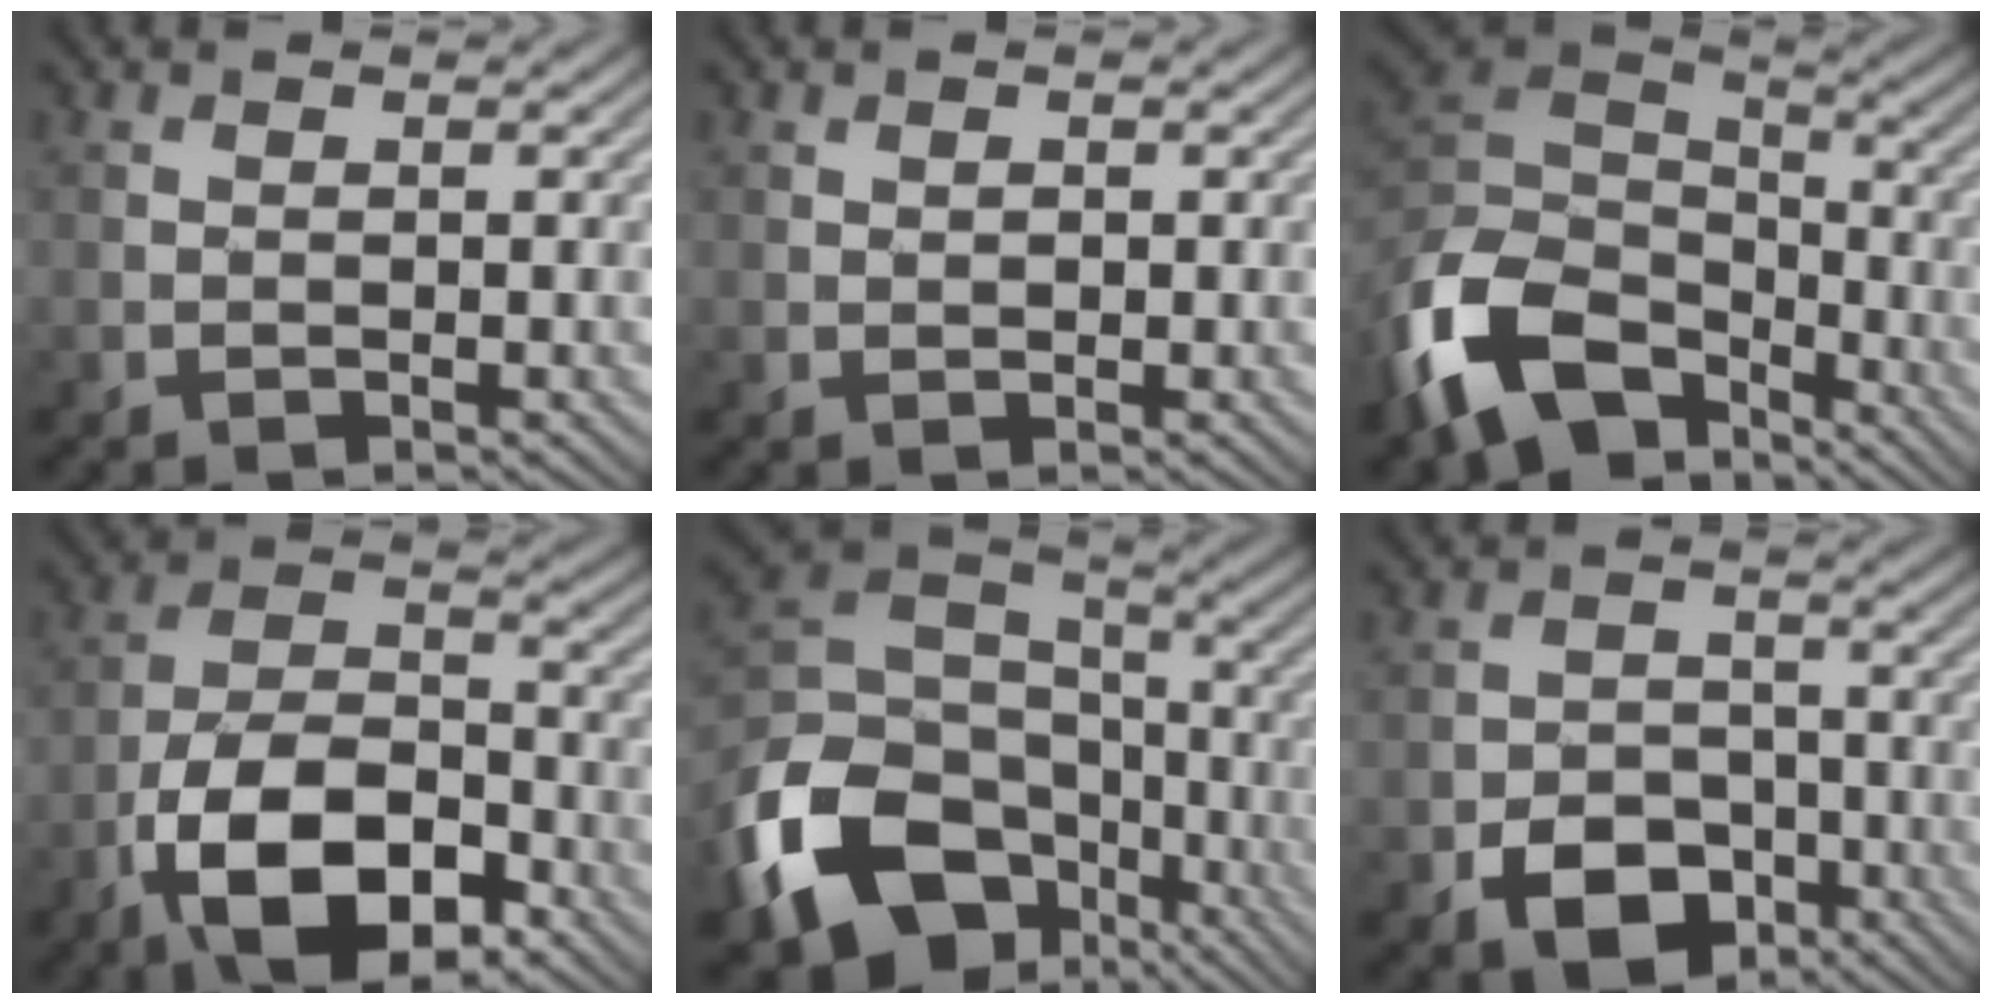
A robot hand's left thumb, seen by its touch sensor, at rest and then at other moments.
{"total": 0.6, "force": [0.3, 0.5, 0.3], "torque": [-0.006, -0.002, 0.005]}
{"total": 15.1, "force": [-7.6, 10.0, 8.3], "torque": [-0.233, -0.019, -0.146]}
{"total": 13.2, "force": [-6.4, 6.7, 9.4], "torque": [-0.185, -0.007, -0.125]}
{"total": 18.1, "force": [-7.8, 13.1, 9.8], "torque": [-0.246, -0.049, -0.136]}
{"total": 7.3, "force": [-3.9, 4.9, 3.8], "torque": [-0.067, -0.012, -0.070]}